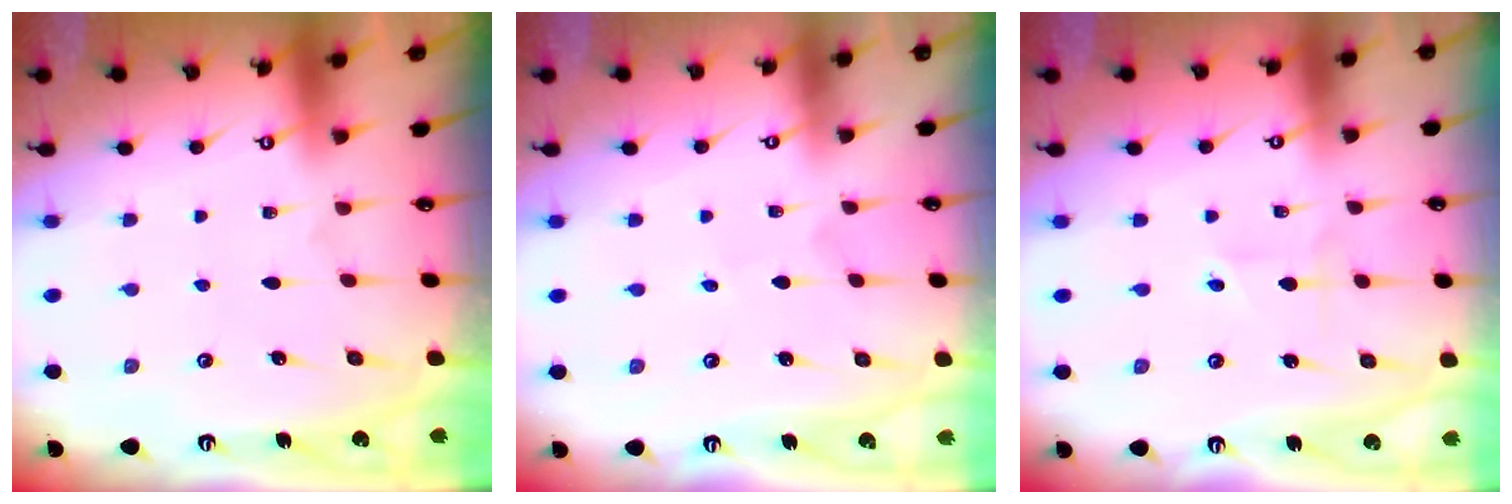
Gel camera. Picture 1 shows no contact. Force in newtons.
{"total": 0.7, "press": 0.7, "slide": 0.0}
{"total": 1.2, "press": 1.2, "slide": 0.2}